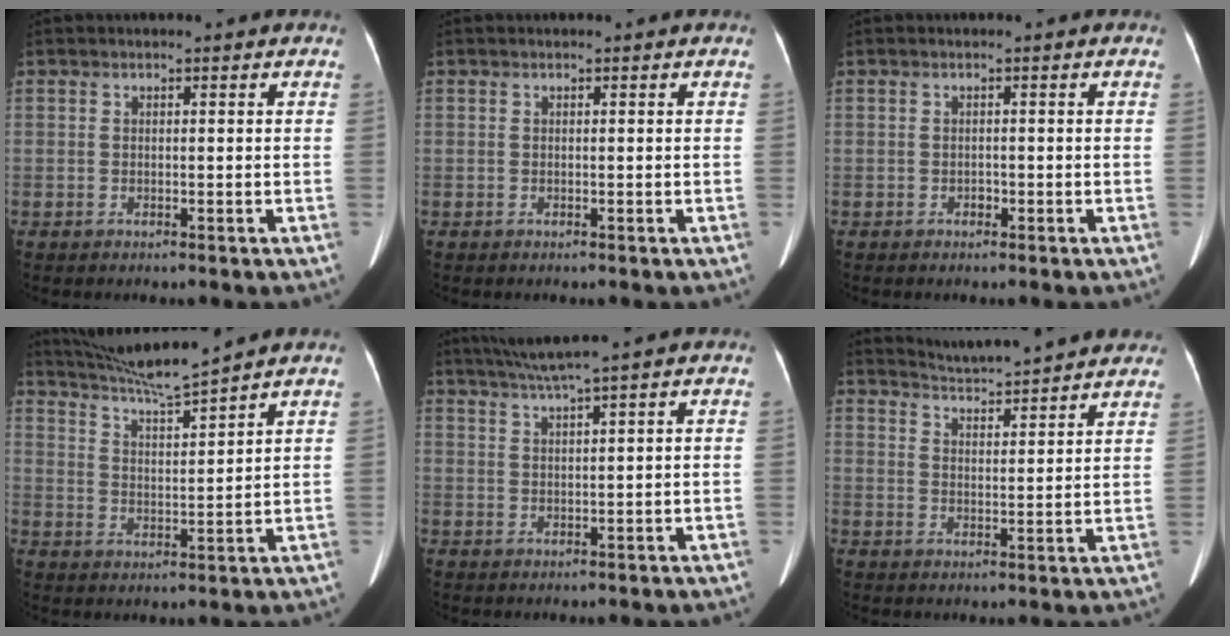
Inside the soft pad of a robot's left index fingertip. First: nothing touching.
{"total": 0.0}
{"total": 0.7, "force": [-0.6, 0.4, 0.1], "torque": [-0.001, -0.005, -0.010]}
{"total": 8.8, "force": [8.1, -1.8, 3.0], "torque": [-0.060, -0.002, 0.151]}
{"total": 4.4, "force": [3.4, -1.5, 2.3], "torque": [-0.049, 0.005, 0.070]}
{"total": 12.3, "force": [11.7, 0.9, 3.7], "torque": [-0.059, 0.013, 0.155]}